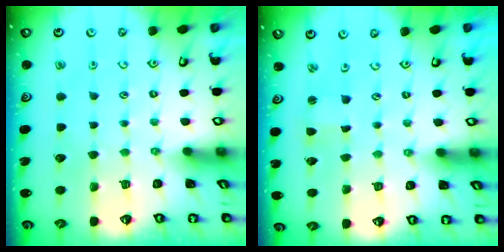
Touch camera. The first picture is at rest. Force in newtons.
{"total": 1.5, "press": 1.4, "slide": 0.3}